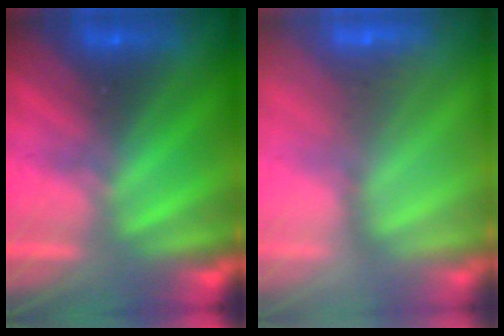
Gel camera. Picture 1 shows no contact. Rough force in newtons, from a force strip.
{"total": 2.5}